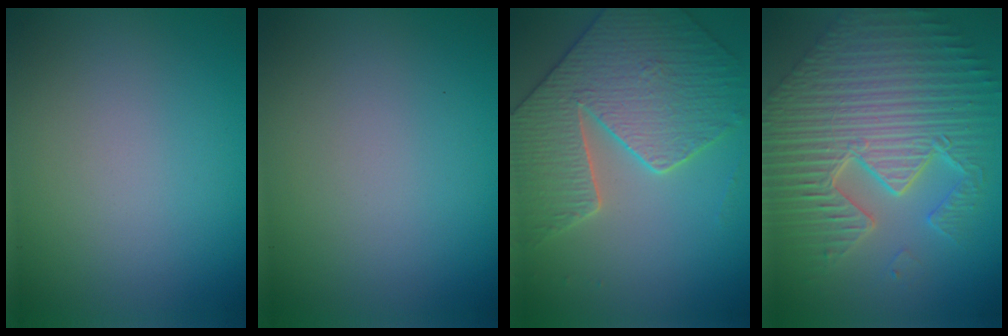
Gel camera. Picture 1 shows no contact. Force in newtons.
{"total": 0.0}
{"total": 6.0, "press": 5.4, "slide": 2.6}
{"total": 11.6, "press": 7.4, "slide": 8.9}